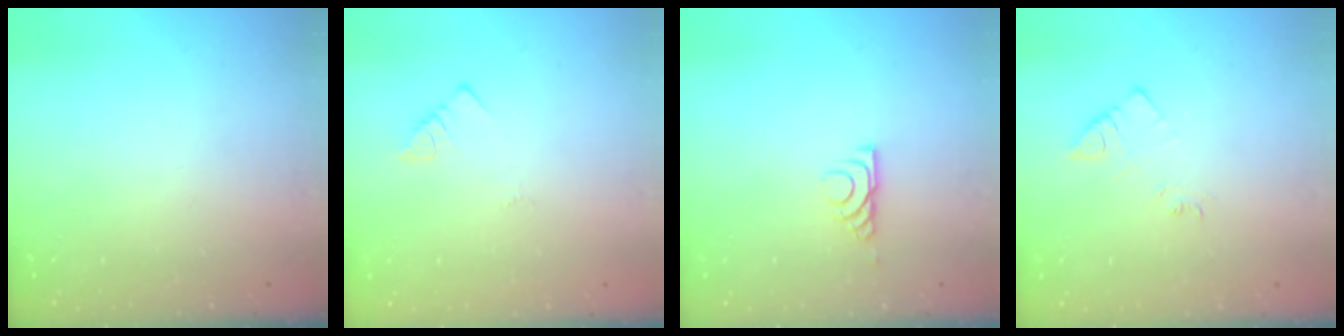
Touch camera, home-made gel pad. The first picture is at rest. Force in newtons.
{"total": 2.4, "press": 2.3, "slide": 0.4}
{"total": 5.6, "press": 5.5, "slide": 0.8}
{"total": 2.9, "press": 2.9, "slide": 0.6}